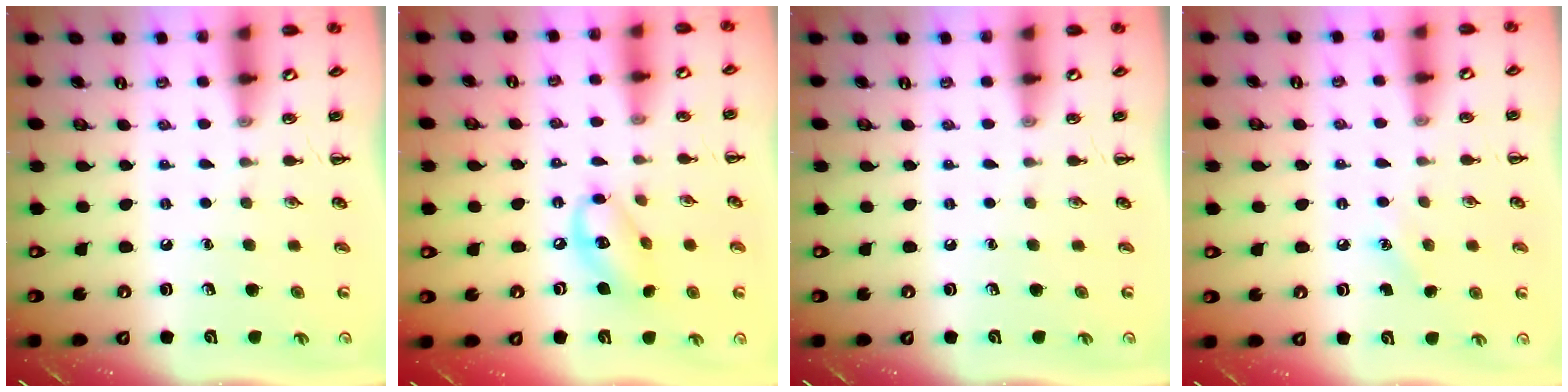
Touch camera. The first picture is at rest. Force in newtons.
{"total": 11.6, "press": 11.3, "slide": 2.3}
{"total": 0.0}
{"total": 5.8, "press": 5.6, "slide": 1.6}